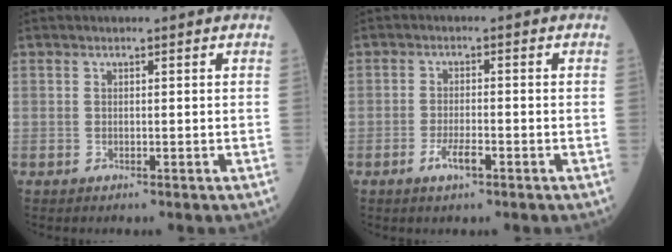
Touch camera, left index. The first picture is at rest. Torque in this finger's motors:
{"motor_torque": [0.84, 0.29, 0.18, 0.07]}